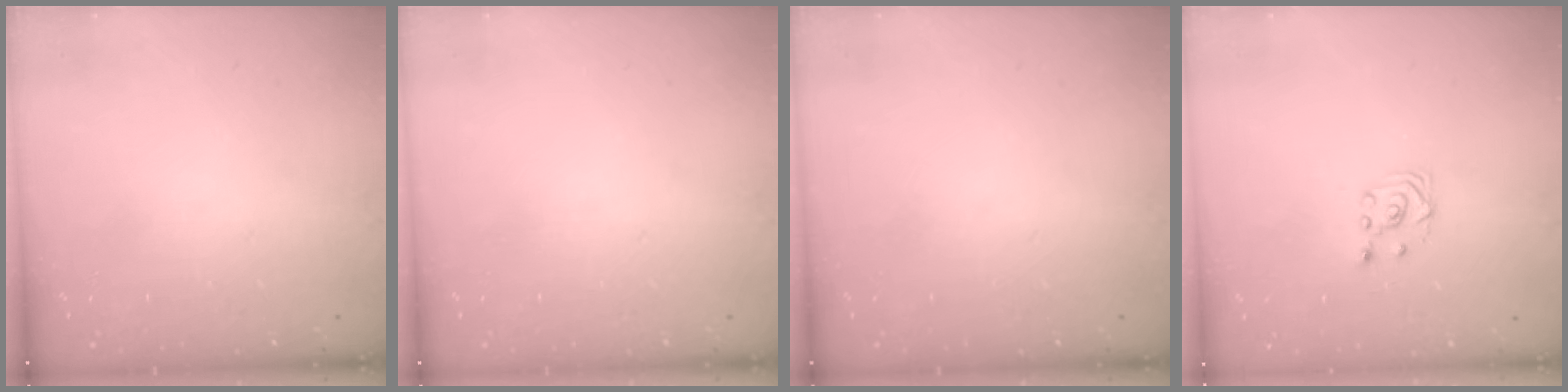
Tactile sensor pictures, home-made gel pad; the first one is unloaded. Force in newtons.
{"total": 0.0}
{"total": 0.0}
{"total": 2.7, "press": 2.4, "slide": 1.3}